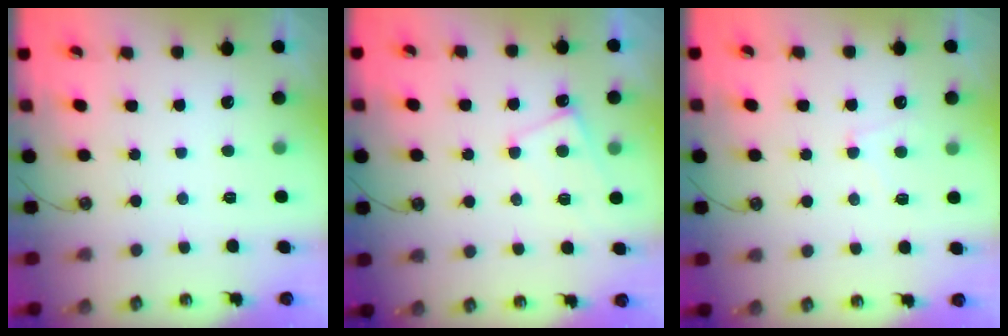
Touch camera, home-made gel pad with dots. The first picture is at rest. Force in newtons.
{"total": 0.7, "press": 0.5, "slide": 0.4}
{"total": 1.0, "press": 0.9, "slide": 0.5}